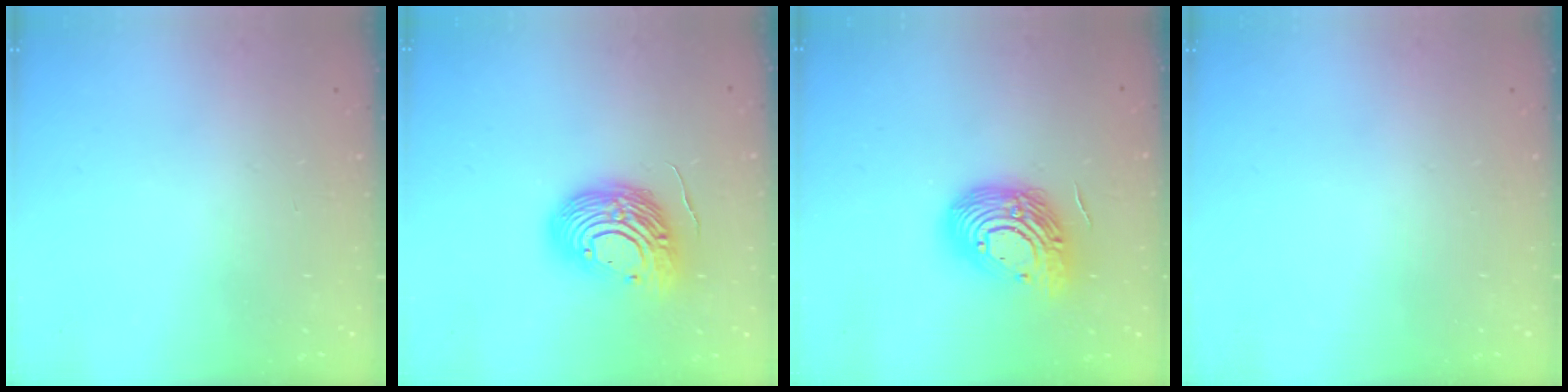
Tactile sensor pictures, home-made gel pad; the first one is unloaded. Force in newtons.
{"total": 14.0, "press": 13.8, "slide": 2.2}
{"total": 17.3, "press": 17.2, "slide": 1.2}
{"total": 0.0}